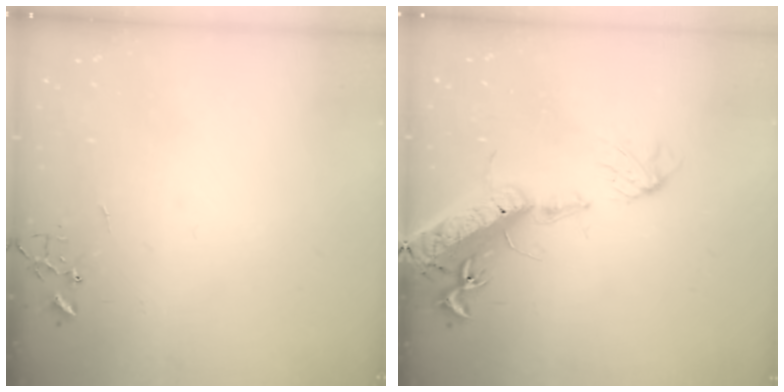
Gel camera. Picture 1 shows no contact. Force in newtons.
{"total": 20.3, "press": 19.8, "slide": 4.4}